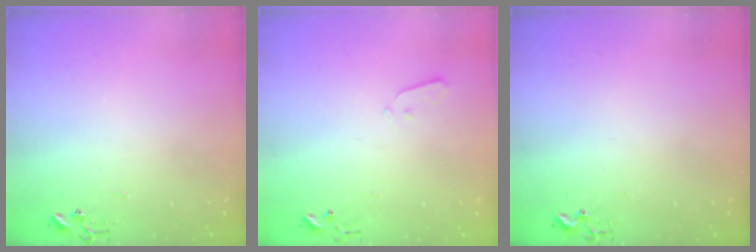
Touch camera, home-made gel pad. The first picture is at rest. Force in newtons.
{"total": 2.8, "press": 2.7, "slide": 0.4}
{"total": 3.0, "press": 2.9, "slide": 0.4}